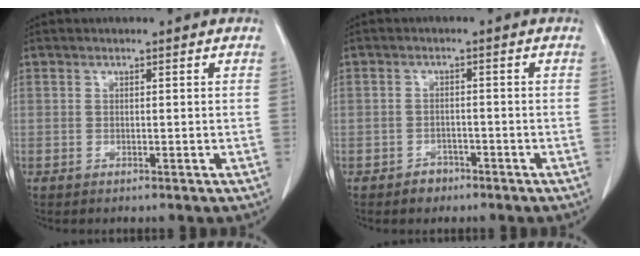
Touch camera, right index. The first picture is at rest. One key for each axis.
{"total": 2.4, "fx": -1.6, "fy": 1.8, "fz": 0.4, "tx": -0.005, "ty": 0.008, "tz": -0.024}